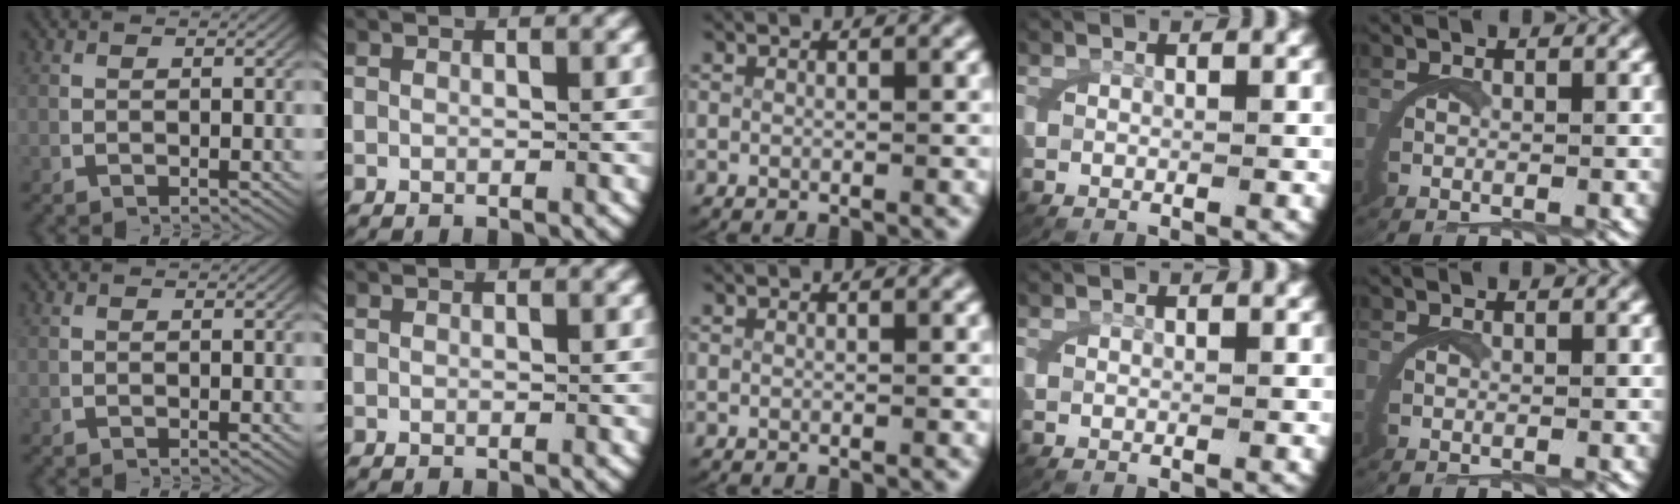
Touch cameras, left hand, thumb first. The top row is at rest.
{}